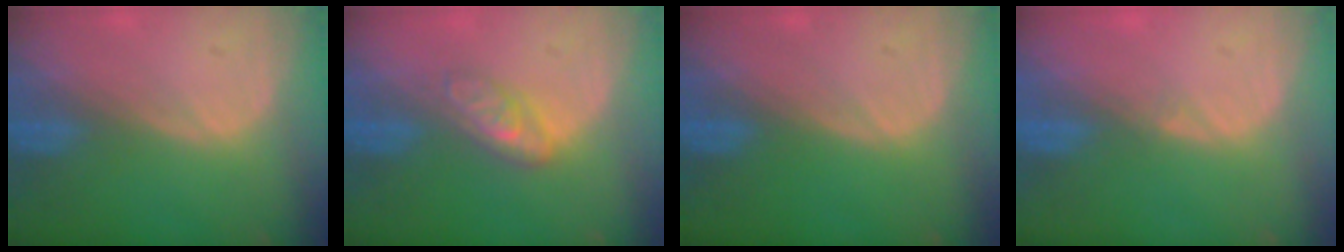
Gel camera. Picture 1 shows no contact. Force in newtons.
{"total": 4.7, "press": 4.2, "slide": 2.2}
{"total": 0.0}
{"total": 0.6, "press": 0.4, "slide": 0.5}